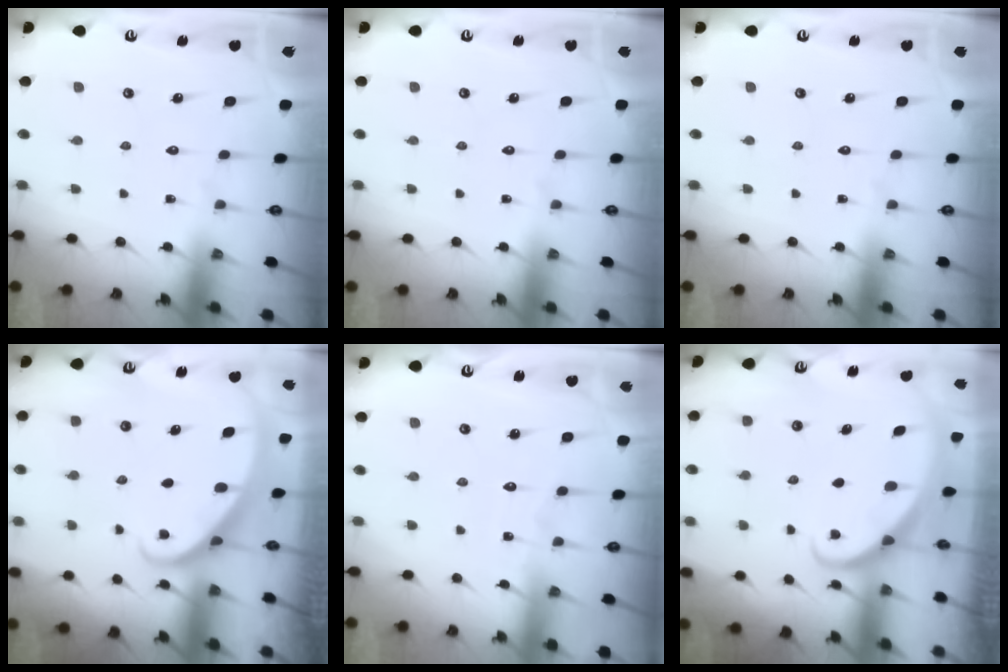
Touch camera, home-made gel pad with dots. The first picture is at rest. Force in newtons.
{"total": 0.0}
{"total": 0.0}
{"total": 2.0, "press": 2.0, "slide": 0.1}
{"total": 2.4, "press": 2.4, "slide": 0.3}
{"total": 1.4, "press": 1.4, "slide": 0.0}